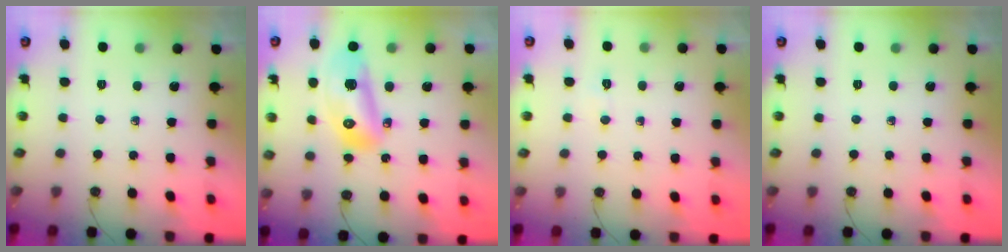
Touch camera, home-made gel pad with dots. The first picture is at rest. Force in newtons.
{"total": 14.3, "press": 14.2, "slide": 1.7}
{"total": 2.3, "press": 2.3, "slide": 0.3}
{"total": 0.0}